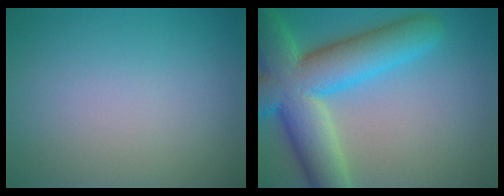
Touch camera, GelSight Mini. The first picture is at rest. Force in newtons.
{"total": 11.7, "press": 11.6, "slide": 0.5}